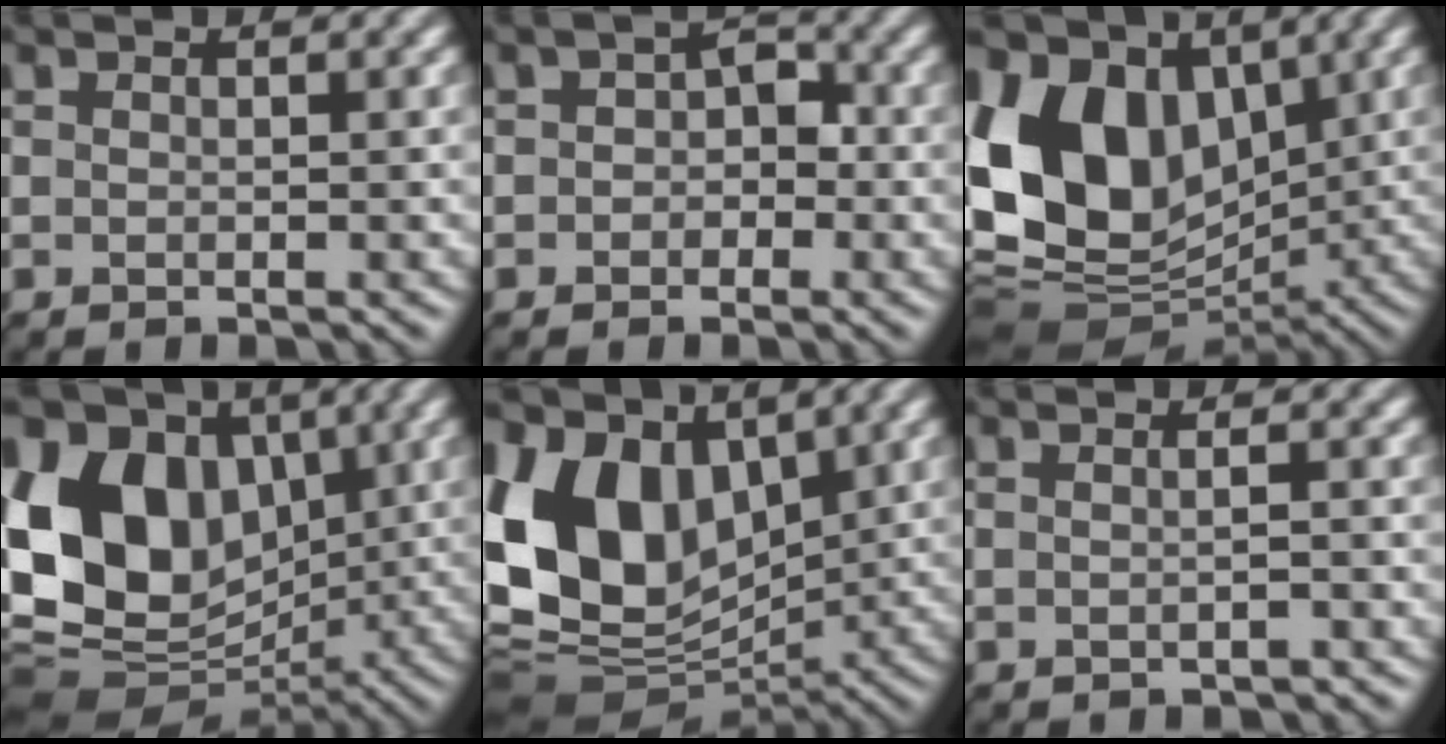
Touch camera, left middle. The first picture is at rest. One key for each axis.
{"total": 2.6, "fx": -0.3, "fy": 2.0, "fz": 1.7, "tx": -0.018, "ty": 0.005, "tz": -0.016}
{"total": 12.8, "fx": 2.3, "fy": 9.8, "fz": 8.0, "tx": -0.169, "ty": 0.011, "tz": 0.023}
{"total": 16.2, "fx": 1.4, "fy": 12.9, "fz": 9.8, "tx": -0.189, "ty": 0.018, "tz": 0.018}
{"total": 11.0, "fx": 1.8, "fy": 8.3, "fz": 7.0, "tx": -0.146, "ty": 0.000, "tz": 0.018}
{"total": 1.1, "fx": -0.1, "fy": 0.3, "fz": 1.0, "tx": -0.013, "ty": 0.002, "tz": -0.008}